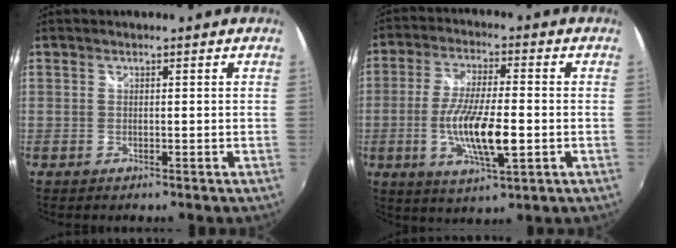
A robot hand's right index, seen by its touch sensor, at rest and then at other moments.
{"total": 12.0, "force": [-2.7, 2.9, 11.4], "torque": [-0.217, -0.014, -0.050]}